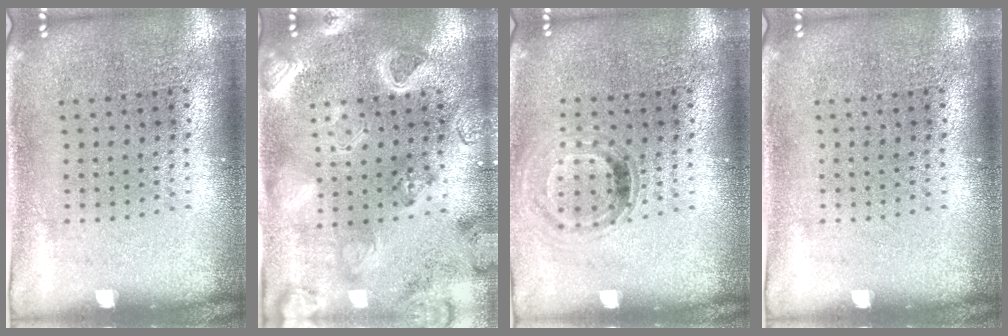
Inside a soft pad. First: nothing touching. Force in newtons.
{"total": 3.2, "press": 3.1, "slide": 1.1}
{"total": 0.9, "press": 0.9, "slide": 0.3}
{"total": 0.0}